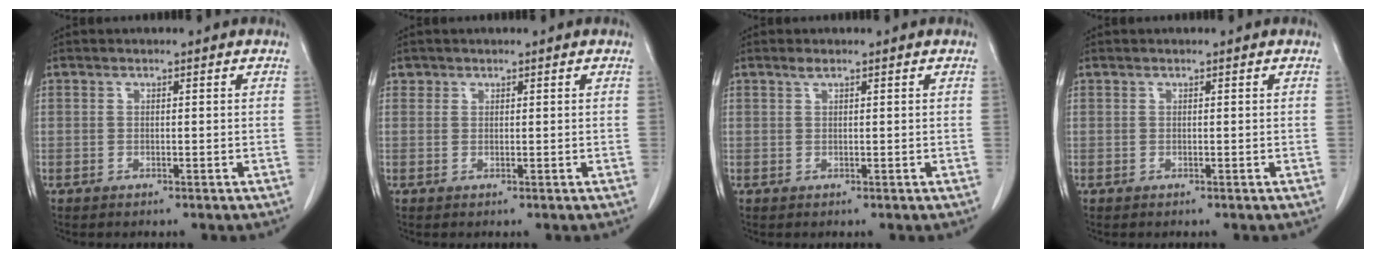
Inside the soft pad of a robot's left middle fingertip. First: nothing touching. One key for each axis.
{"total": 0.7, "fx": 0.5, "fy": 0.6, "fz": 0.0, "tx": 0.006, "ty": 0.003, "tz": 0.007}
{"total": 0.8, "fx": 0.6, "fy": 0.0, "fz": 0.5, "tx": -0.014, "ty": 0.002, "tz": 0.013}
{"total": 0.0}